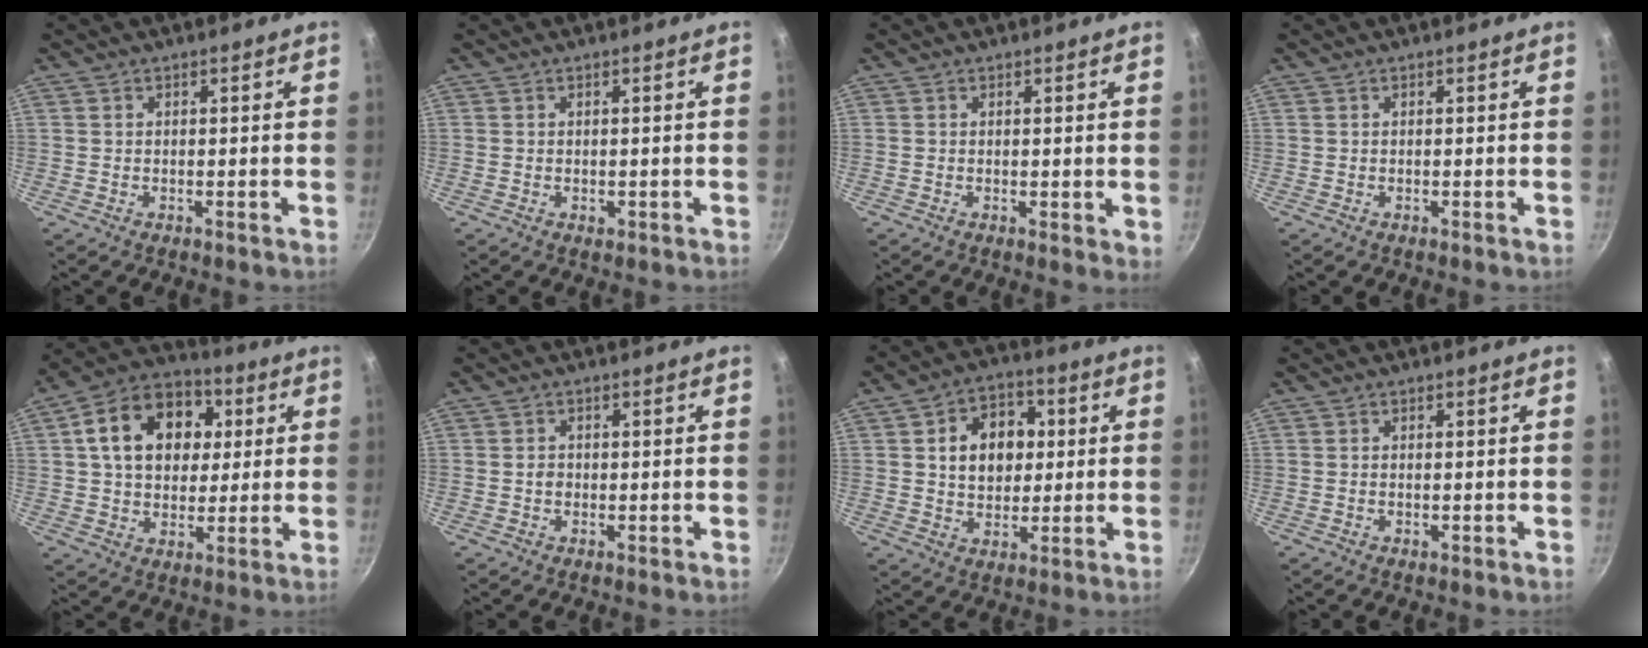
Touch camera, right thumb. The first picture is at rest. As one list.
[{"total": 1.0, "force": [-0.2, 0.5, 0.8], "torque": [-0.013, 0.000, -0.002]}, {"total": 1.8, "force": [0.3, 0.7, 1.7], "torque": [-0.019, -0.006, 0.003]}, {"total": 0.0}, {"total": 17.6, "force": [4.1, 12.9, 11.2], "torque": [-0.156, 0.021, 0.056]}, {"total": 1.8, "force": [-0.2, 1.5, 1.0], "torque": [-0.015, 0.006, -0.005]}, {"total": 12.0, "force": [2.1, 9.0, 7.6], "torque": [-0.078, 0.008, 0.028]}, {"total": 0.7, "force": [-0.2, 0.4, 0.5], "torque": [-0.007, 0.002, -0.003]}]